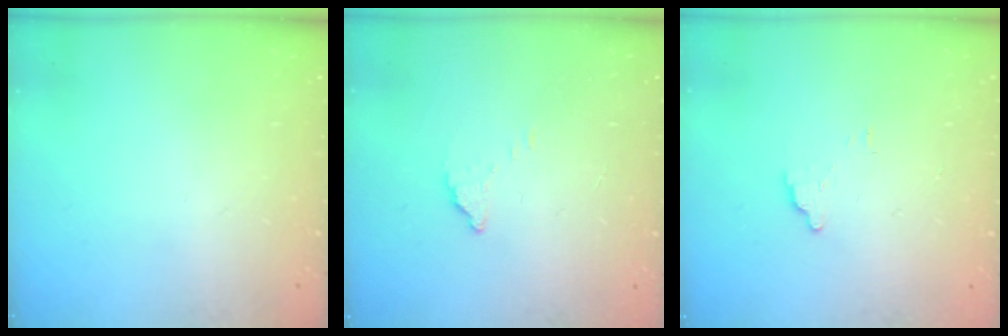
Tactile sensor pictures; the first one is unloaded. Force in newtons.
{"total": 3.3, "press": 3.3, "slide": 0.2}
{"total": 3.6, "press": 3.6, "slide": 0.1}